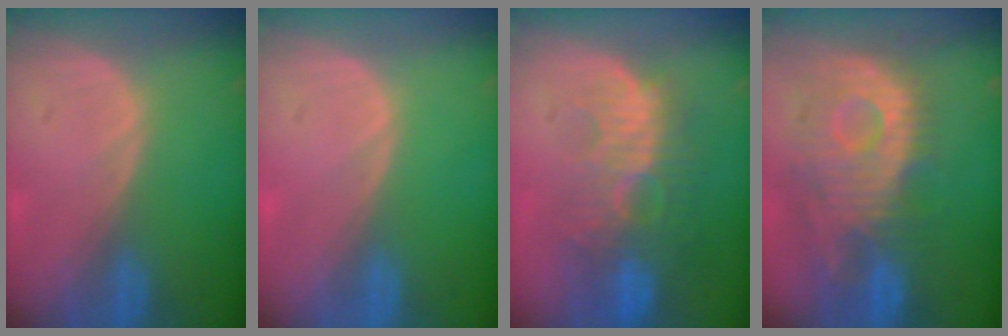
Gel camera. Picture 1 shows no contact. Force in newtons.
{"total": 0.0}
{"total": 10.9, "press": 9.4, "slide": 5.4}
{"total": 11.6, "press": 10.5, "slide": 4.9}